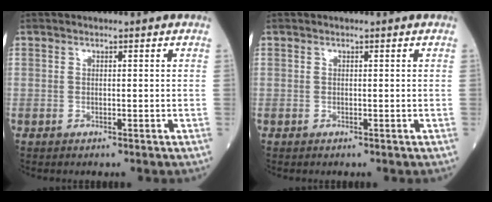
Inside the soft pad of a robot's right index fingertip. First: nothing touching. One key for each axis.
{"total": 0.0}